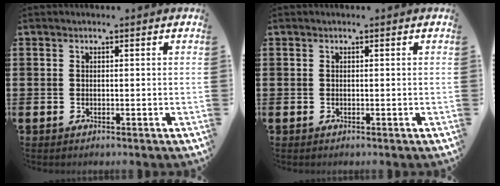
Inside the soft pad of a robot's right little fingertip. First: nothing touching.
{"total": 0.0}